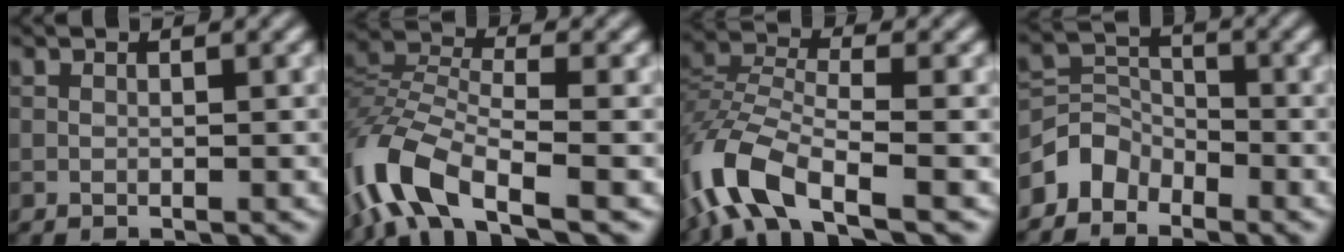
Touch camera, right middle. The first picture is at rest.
{"total": 8.9, "force": [-5.2, 3.6, 6.3], "torque": [-0.137, 0.002, -0.113]}
{"total": 8.0, "force": [-4.7, 3.3, 5.5], "torque": [-0.122, -0.001, -0.105]}
{"total": 3.3, "force": [-2.6, 2.0, 0.6], "torque": [-0.008, 0.007, -0.063]}